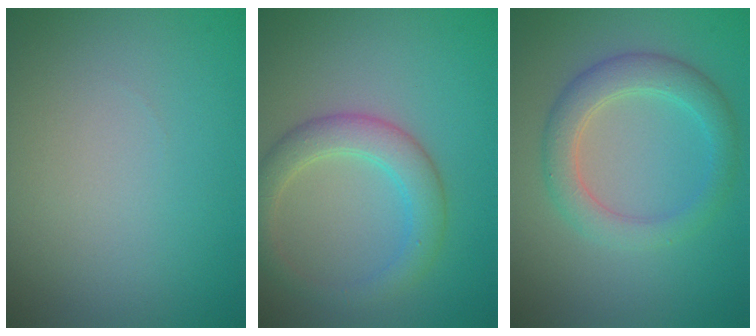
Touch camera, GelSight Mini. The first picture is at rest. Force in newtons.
{"total": 3.7, "press": 3.7, "slide": 0.2}
{"total": 3.7, "press": 3.7, "slide": 0.0}